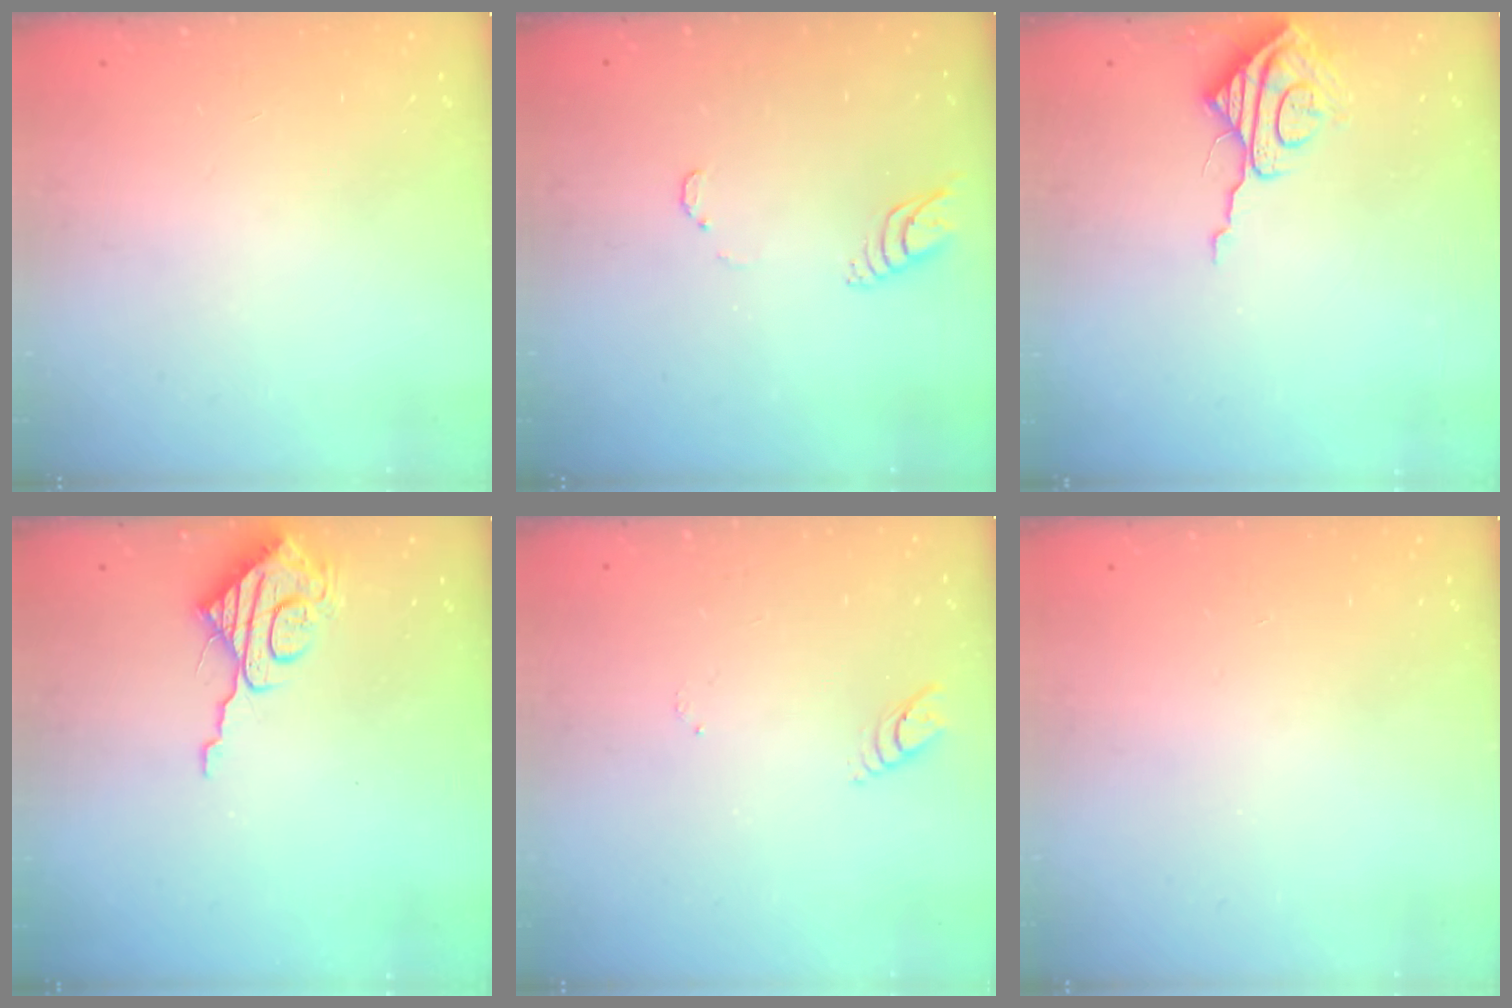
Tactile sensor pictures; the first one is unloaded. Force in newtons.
{"total": 3.9, "press": 3.9, "slide": 0.4}
{"total": 7.9, "press": 7.9, "slide": 0.5}
{"total": 10.3, "press": 10.3, "slide": 0.9}
{"total": 3.0, "press": 3.0, "slide": 0.3}
{"total": 0.0}